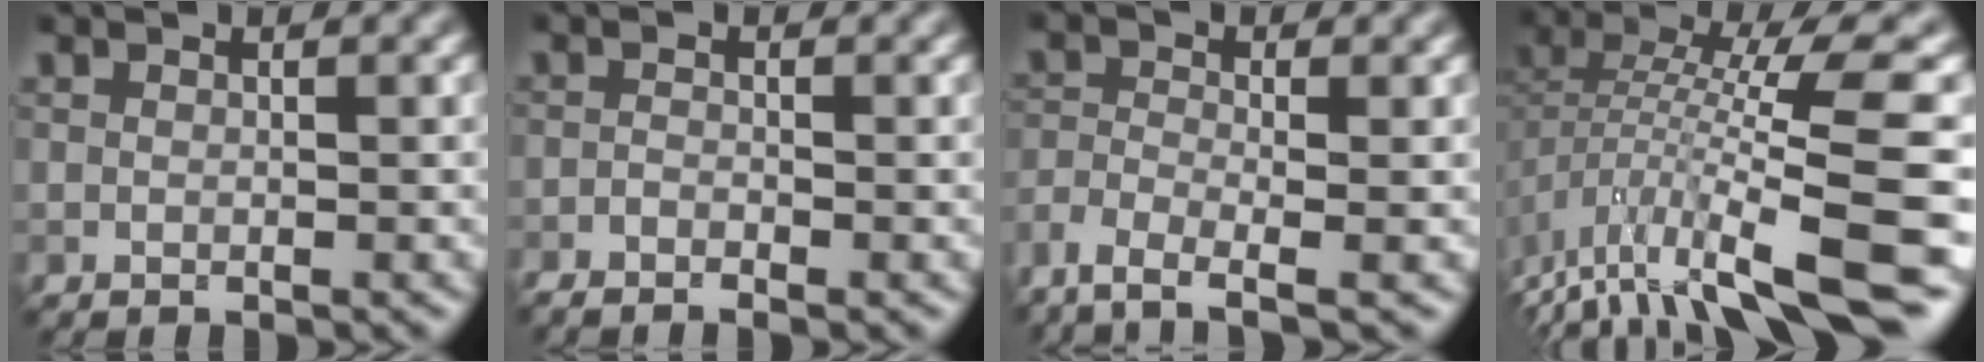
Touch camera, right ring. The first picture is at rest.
{"total": 1.8, "force": [-1.4, 0.3, 1.2], "torque": [-0.033, -0.003, -0.034]}
{"total": 4.1, "force": [-3.1, 1.1, 2.5], "torque": [-0.057, -0.008, -0.071]}
{"total": 9.9, "force": [-4.7, 2.2, 8.4], "torque": [-0.150, 0.021, -0.080]}